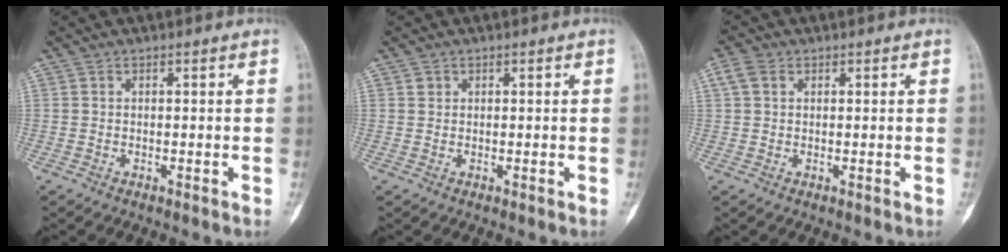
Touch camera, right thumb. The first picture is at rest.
{"total": 0.8, "force": [0.4, 0.7, 0.1], "torque": [0.007, 0.000, 0.007]}
{"total": 2.8, "force": [1.1, 2.1, 1.6], "torque": [-0.035, 0.010, 0.022]}